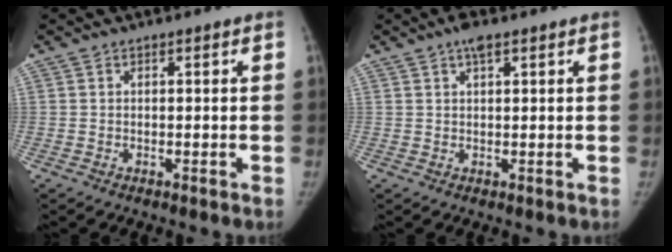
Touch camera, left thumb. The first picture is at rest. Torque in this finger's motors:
{"motor_torque": [0.18, -0.13, 0.48, -0.34, 0.00]}